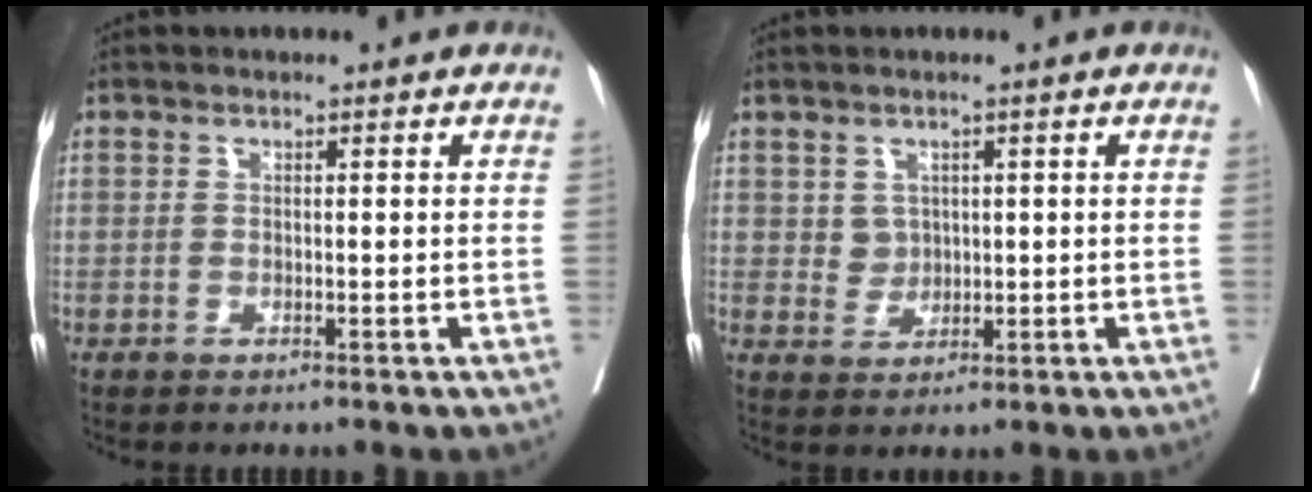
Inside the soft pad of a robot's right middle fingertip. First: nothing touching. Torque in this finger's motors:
{"motor_torque": [-0.19, 0.00, 0.03, -0.01]}